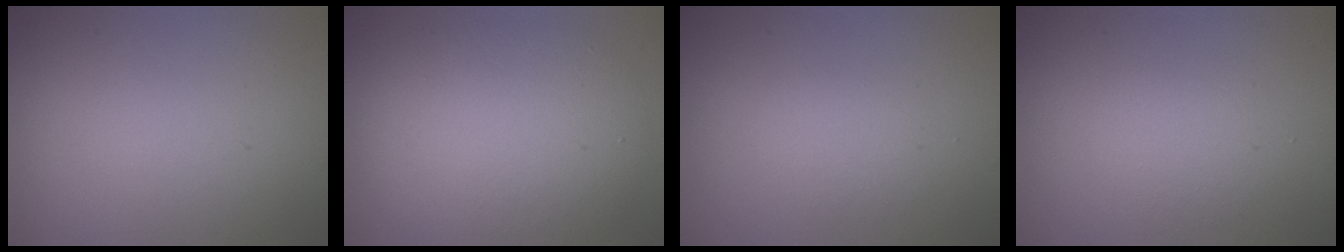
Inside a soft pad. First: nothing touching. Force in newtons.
{"total": 6.9, "press": 6.9, "slide": 0.2}
{"total": 1.3, "press": 1.3, "slide": 0.1}
{"total": 2.0, "press": 2.0, "slide": 0.1}